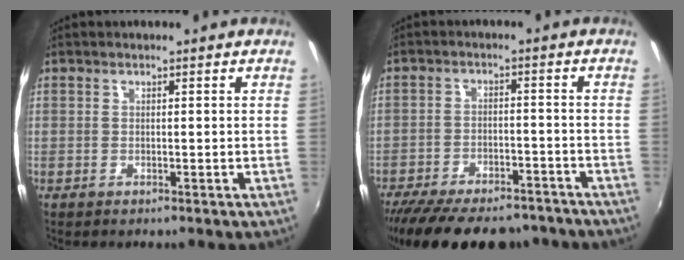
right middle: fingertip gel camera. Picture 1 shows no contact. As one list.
[{"total": 19.7, "force": [-16.0, 7.1, 8.9], "torque": [-0.187, -0.017, -0.224]}]